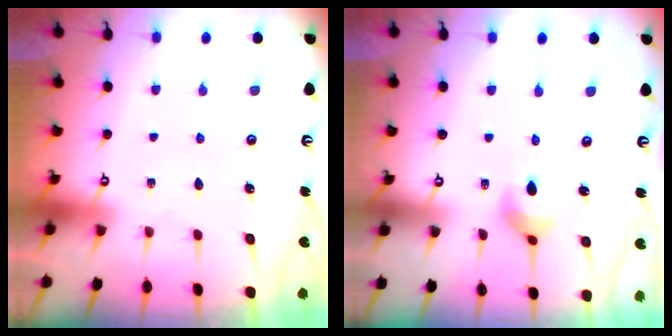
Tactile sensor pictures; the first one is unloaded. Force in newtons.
{"total": 5.5, "press": 5.5, "slide": 0.5}